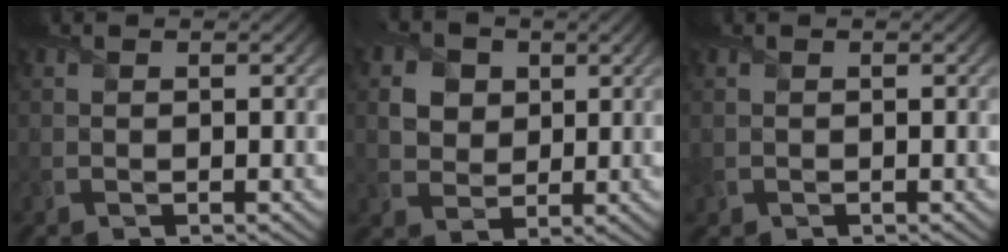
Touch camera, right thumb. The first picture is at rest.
{"total": 4.5, "force": [1.5, 3.8, 1.9], "torque": [-0.056, 0.001, 0.019]}
{"total": 0.7, "force": [0.1, 0.7, 0.2], "torque": [-0.009, -0.003, 0.002]}